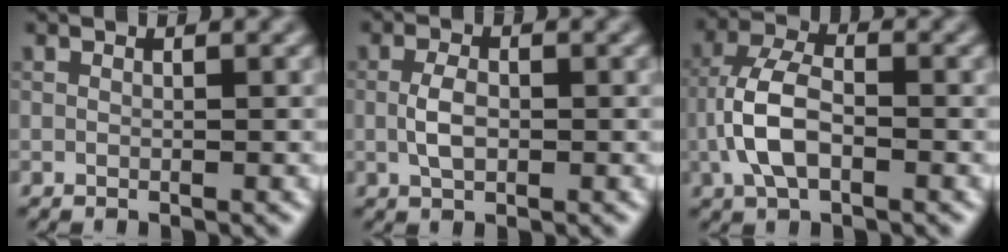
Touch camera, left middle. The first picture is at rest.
{"total": 2.4, "force": [-0.1, 1.3, 1.9], "torque": [-0.043, 0.000, -0.003]}
{"total": 5.1, "force": [-1.4, 2.5, 4.1], "torque": [-0.088, 0.008, -0.034]}